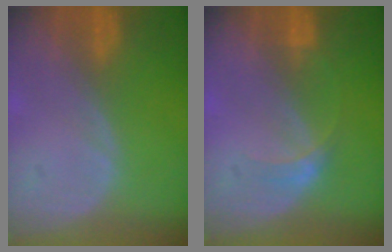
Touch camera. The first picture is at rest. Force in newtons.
{"total": 2.1, "press": 2.1, "slide": 0.2}